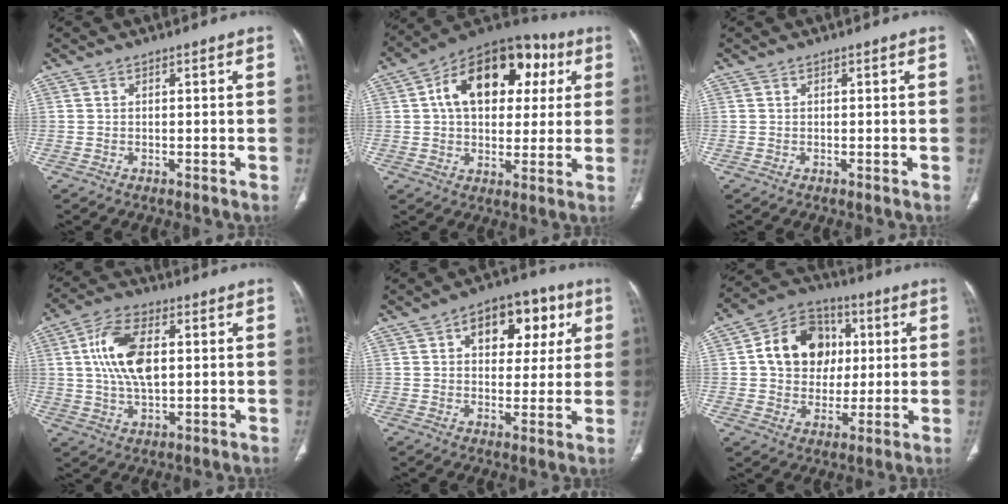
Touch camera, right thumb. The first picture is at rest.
{"total": 21.0, "force": [5.7, 13.4, 15.2], "torque": [-0.193, 0.022, 0.077]}
{"total": 0.0}
{"total": 12.5, "force": [2.1, 6.5, 10.4], "torque": [-0.199, 0.003, 0.039]}
{"total": 13.5, "force": [5.0, 8.4, 9.4], "torque": [-0.080, 0.005, 0.070]}
{"total": 15.0, "force": [2.7, 12.2, 8.2], "torque": [-0.099, 0.010, 0.043]}